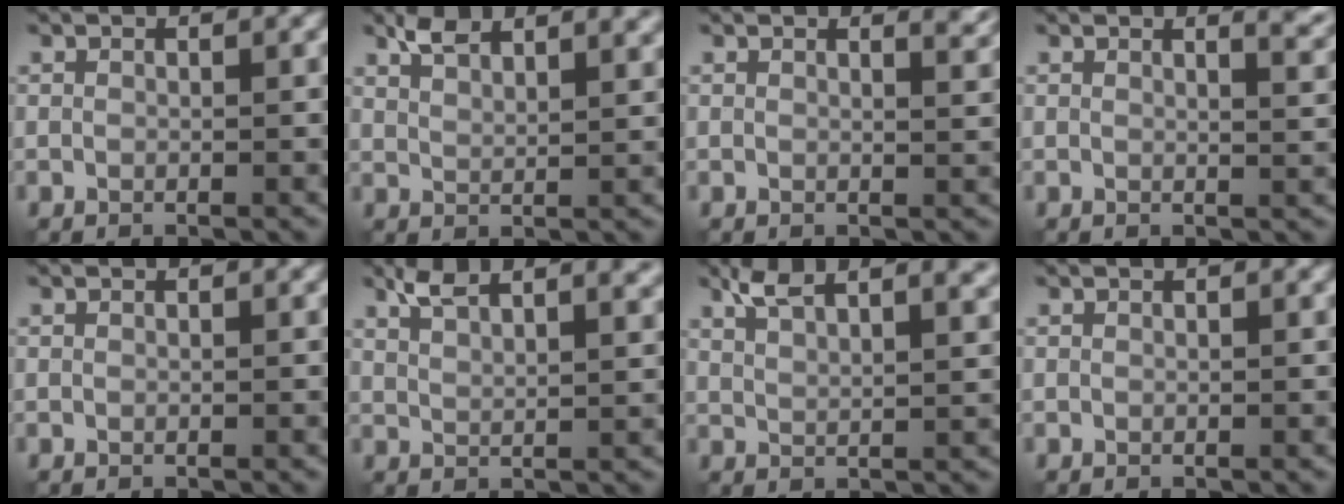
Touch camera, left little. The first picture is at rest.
{"total": 4.1, "force": [3.0, 1.2, 2.4], "torque": [-0.041, 0.009, 0.055]}
{"total": 2.4, "force": [1.9, 0.8, 1.2], "torque": [0.000, 0.001, 0.017]}
{"total": 3.1, "force": [2.2, 1.1, 1.9], "torque": [-0.001, 0.005, 0.018]}
{"total": 0.0}
{"total": 5.5, "force": [3.8, 1.6, 3.5], "torque": [-0.051, 0.018, 0.058]}
{"total": 6.1, "force": [4.2, 1.9, 4.1], "torque": [-0.059, 0.021, 0.061]}
{"total": 0.8, "force": [0.5, 0.2, 0.5], "torque": [-0.001, 0.003, 0.006]}